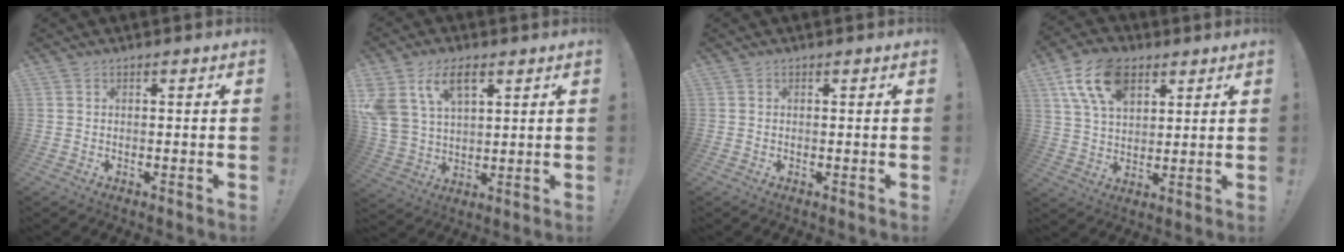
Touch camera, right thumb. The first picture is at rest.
{"total": 12.4, "force": [6.5, 7.7, 7.1], "torque": [-0.150, -0.021, 0.127]}
{"total": 0.0}
{"total": 15.1, "force": [7.6, 9.1, 9.2], "torque": [-0.163, -0.023, 0.142]}